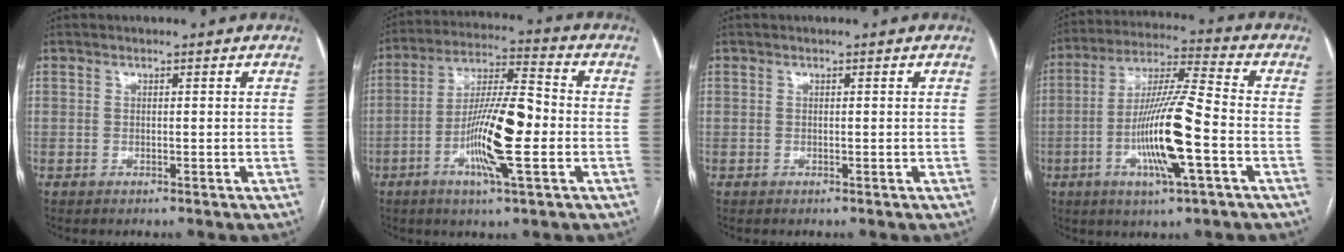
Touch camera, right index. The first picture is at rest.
{"total": 13.6, "force": [-3.2, 1.4, 13.1], "torque": [-0.243, 0.003, -0.061]}
{"total": 0.0}
{"total": 14.6, "force": [-4.0, 0.7, 14.0], "torque": [-0.270, -0.003, -0.075]}